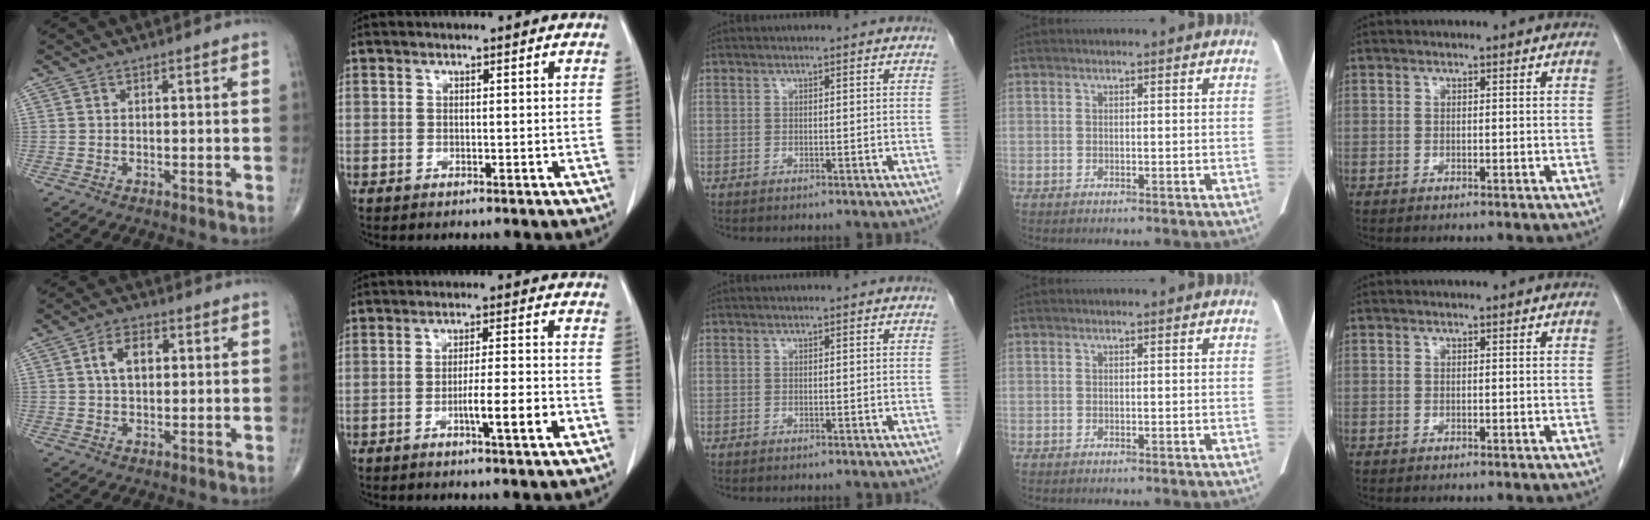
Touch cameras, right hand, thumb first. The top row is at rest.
{"thumb": {"total": 6.0, "force": [1.3, 3.7, 4.5], "torque": [-0.070, 0.010, 0.019]}, "index": {"total": 6.5, "force": [-2.5, -0.1, 6.1], "torque": [-0.092, -0.006, -0.039]}}